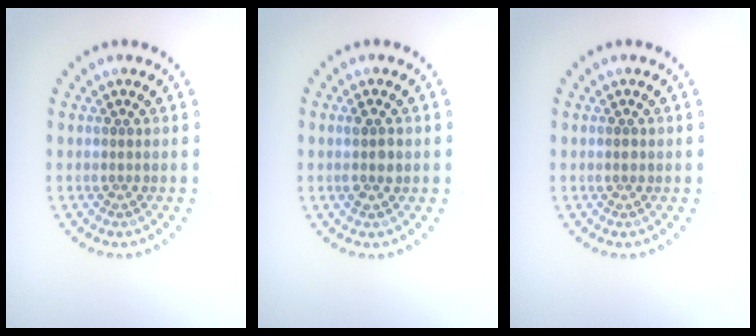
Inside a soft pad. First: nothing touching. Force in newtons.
{"total": 1.5, "press": 1.5, "slide": 0.3}
{"total": 0.7, "press": 0.7, "slide": 0.0}